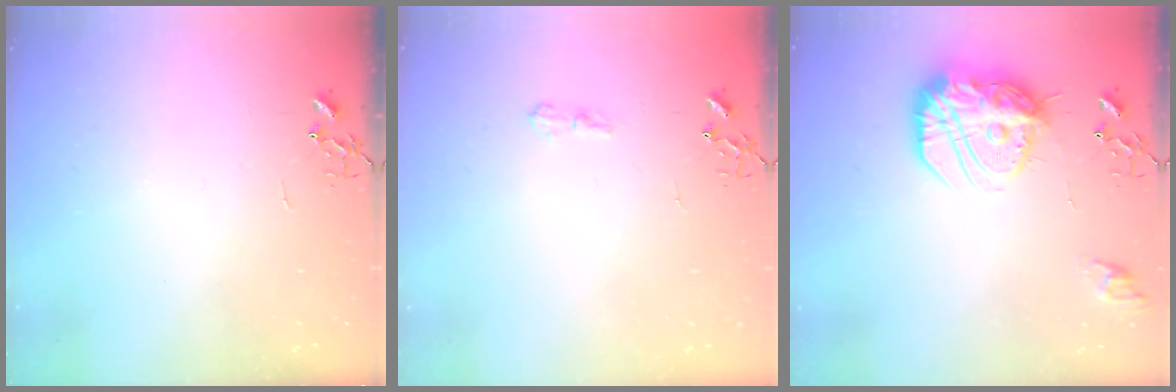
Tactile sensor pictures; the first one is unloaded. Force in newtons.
{"total": 6.1, "press": 6.1, "slide": 0.6}
{"total": 18.9, "press": 18.8, "slide": 1.8}